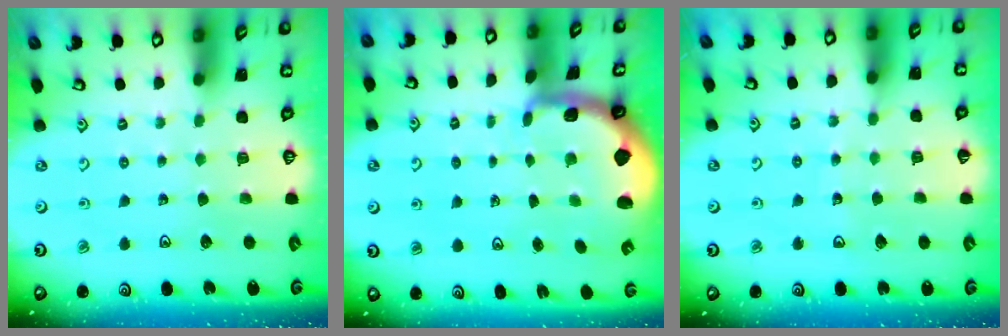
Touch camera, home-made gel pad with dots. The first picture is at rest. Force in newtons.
{"total": 1.7, "press": 1.7, "slide": 0.3}
{"total": 5.4, "press": 5.4, "slide": 0.4}